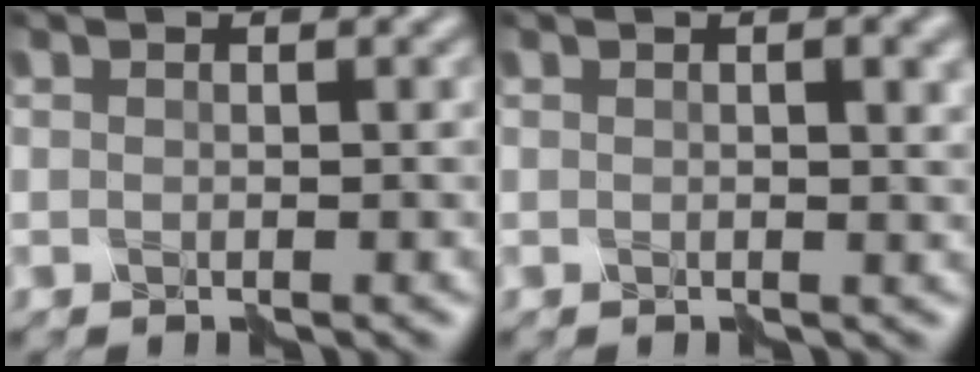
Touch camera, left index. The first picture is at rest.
{"total": 2.3, "force": [0.9, 0.6, 2.1], "torque": [-0.026, 0.003, 0.011]}